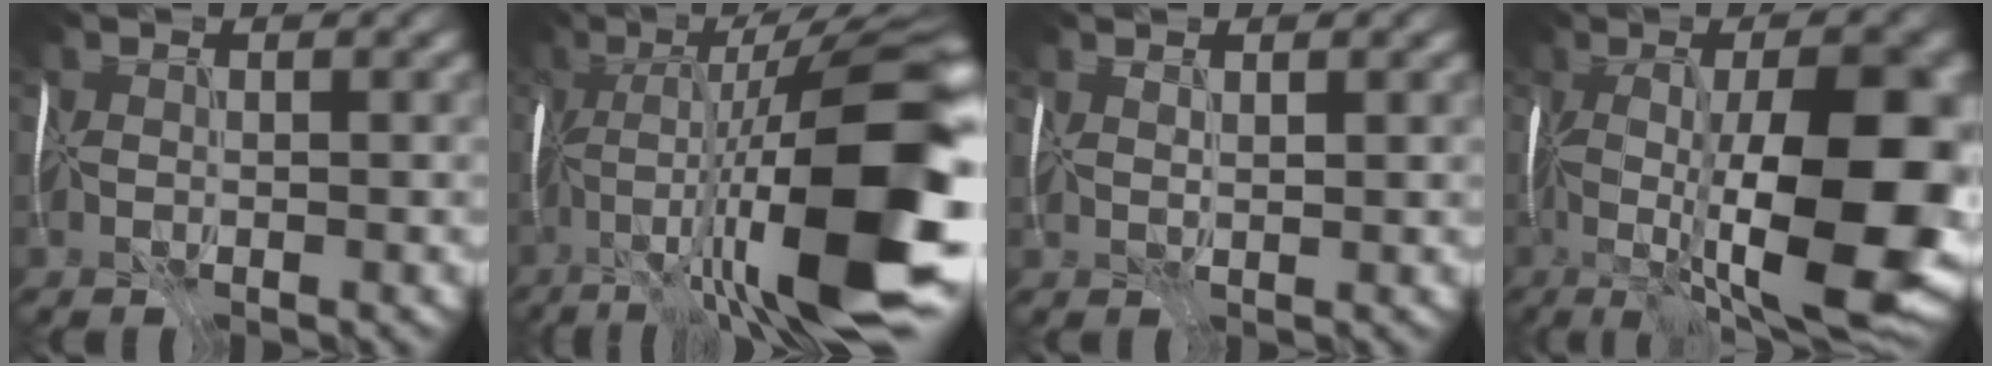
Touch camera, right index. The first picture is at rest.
{"total": 17.6, "force": [-4.0, 2.6, 17.0], "torque": [-0.269, 0.034, -0.064]}
{"total": 1.3, "force": [1.1, -0.6, 0.2], "torque": [-0.009, 0.003, 0.025]}
{"total": 16.7, "force": [-2.3, 4.6, 15.9], "torque": [-0.238, 0.003, -0.027]}